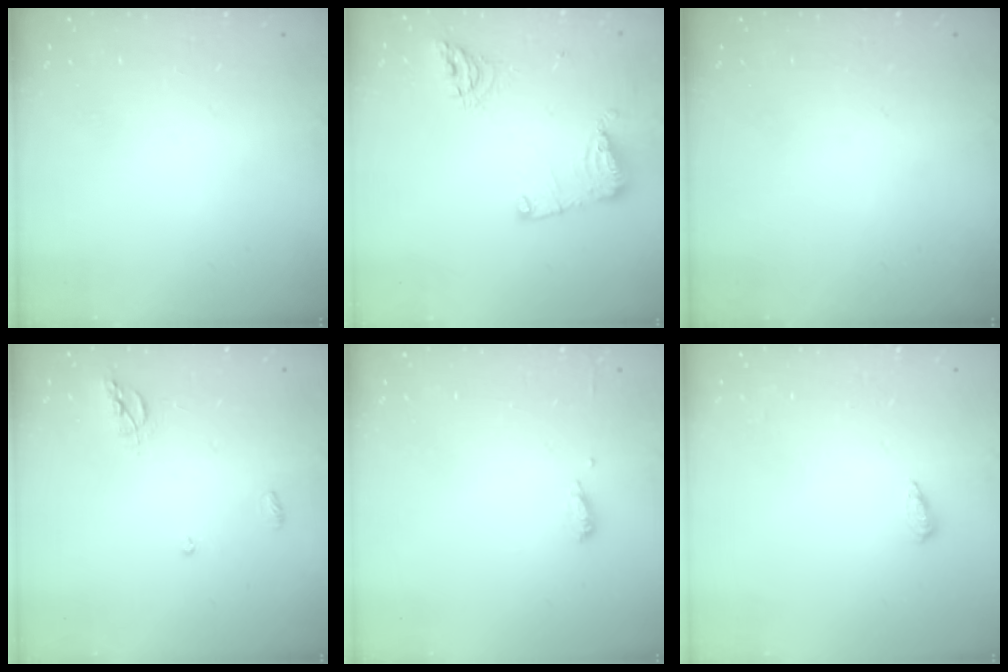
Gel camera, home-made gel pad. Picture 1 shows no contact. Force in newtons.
{"total": 11.8, "press": 11.7, "slide": 1.4}
{"total": 0.0}
{"total": 6.5, "press": 6.5, "slide": 0.6}
{"total": 6.1, "press": 6.0, "slide": 1.3}
{"total": 4.1, "press": 4.1, "slide": 0.5}